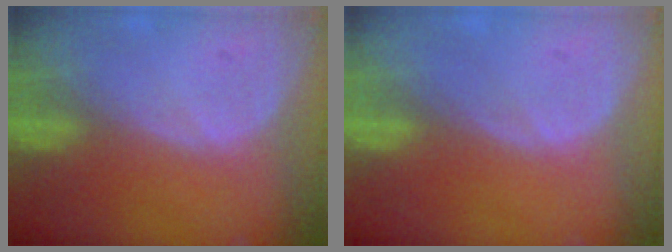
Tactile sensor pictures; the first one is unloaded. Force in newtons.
{"total": 0.0}